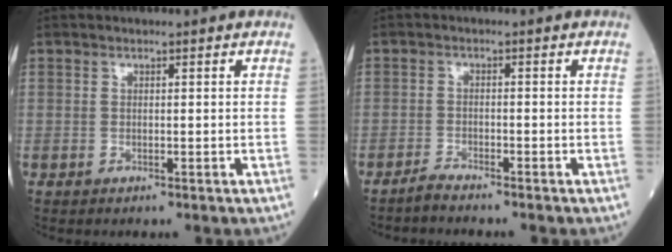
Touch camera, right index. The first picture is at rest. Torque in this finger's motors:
{"motor_torque": [0.05, -0.12, -0.03, 0.00]}